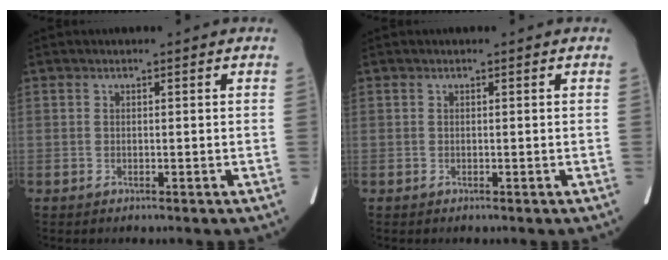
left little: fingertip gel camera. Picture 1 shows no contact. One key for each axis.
{"total": 0.0}